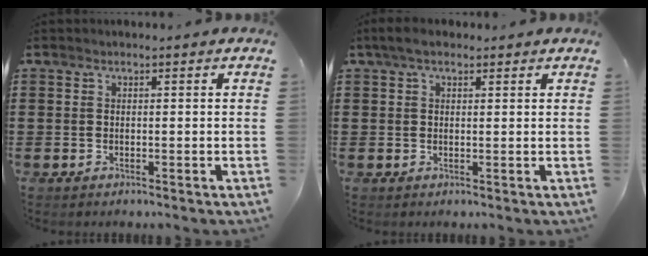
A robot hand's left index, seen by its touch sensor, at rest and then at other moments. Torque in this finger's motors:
{"motor_torque": [0.17, -0.21, 0.07, 0.07]}